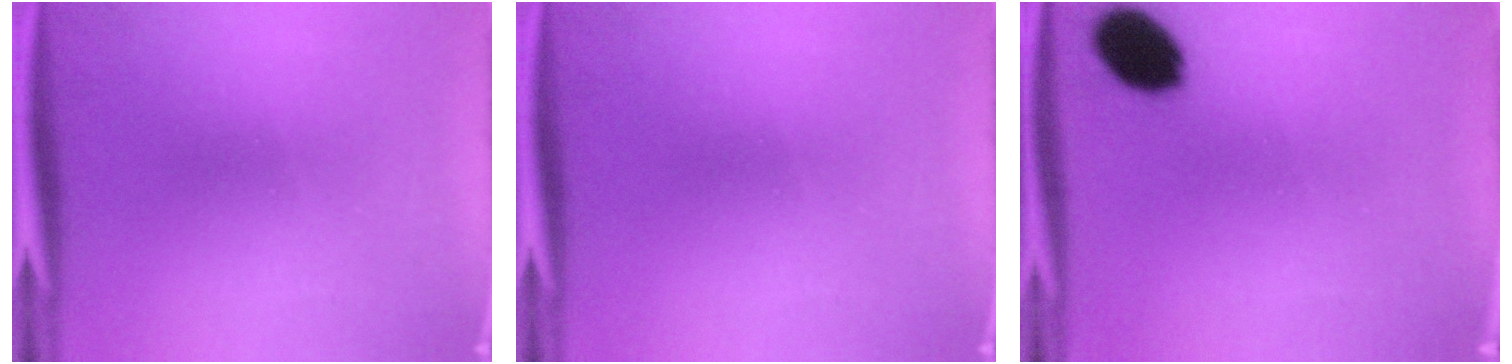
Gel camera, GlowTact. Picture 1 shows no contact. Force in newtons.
{"total": 0.0}
{"total": 9.4}